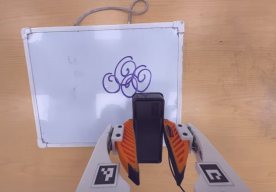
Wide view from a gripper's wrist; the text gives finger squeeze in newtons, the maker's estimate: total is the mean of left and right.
{"total": 4.4, "left": 3.5, "right": 5.3}